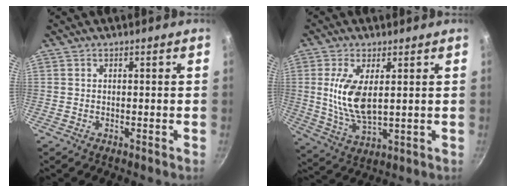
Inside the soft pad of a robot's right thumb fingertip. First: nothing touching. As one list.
[{"total": 10.3, "force": [1.8, 4.6, 9.0], "torque": [-0.175, -0.015, 0.044]}]